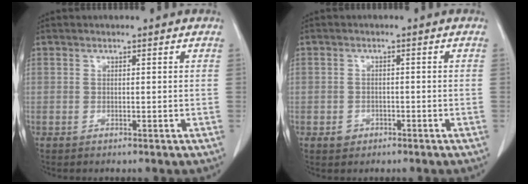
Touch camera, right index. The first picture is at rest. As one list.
[{"total": 1.9, "force": [-0.9, 1.6, 0.3], "torque": [0.000, 0.008, -0.013]}]